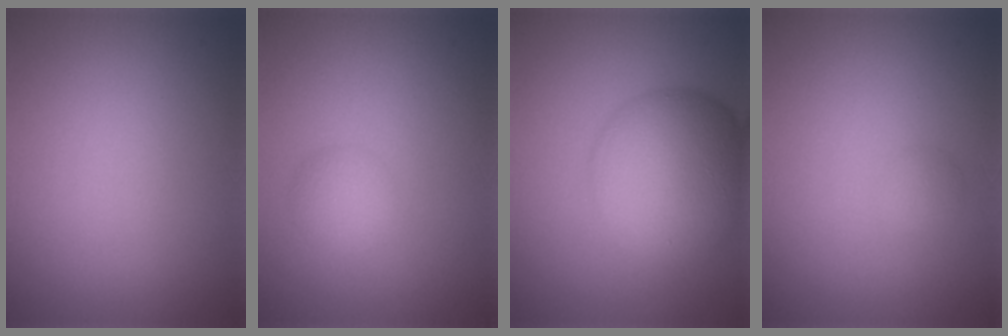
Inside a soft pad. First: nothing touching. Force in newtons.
{"total": 1.9, "press": 1.9, "slide": 0.0}
{"total": 9.7, "press": 9.7, "slide": 0.3}
{"total": 0.8, "press": 0.8, "slide": 0.0}